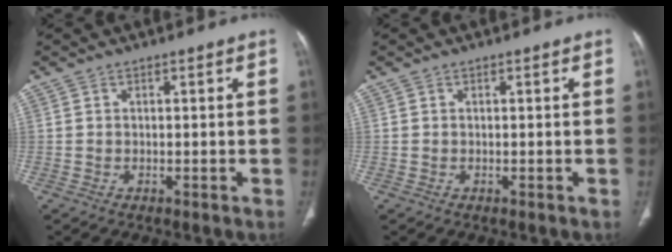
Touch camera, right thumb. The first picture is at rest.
{"total": 0.0}